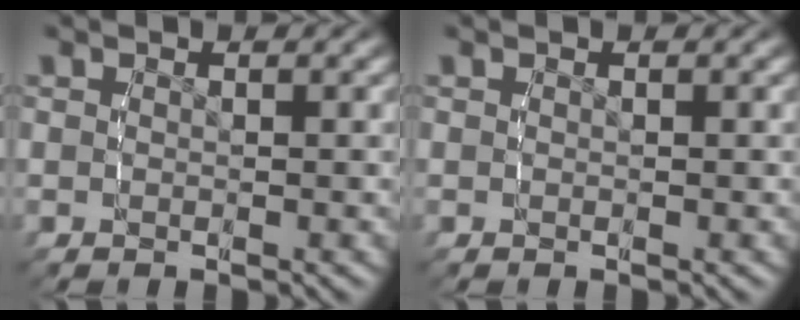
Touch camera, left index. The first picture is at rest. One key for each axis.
{"total": 0.0}